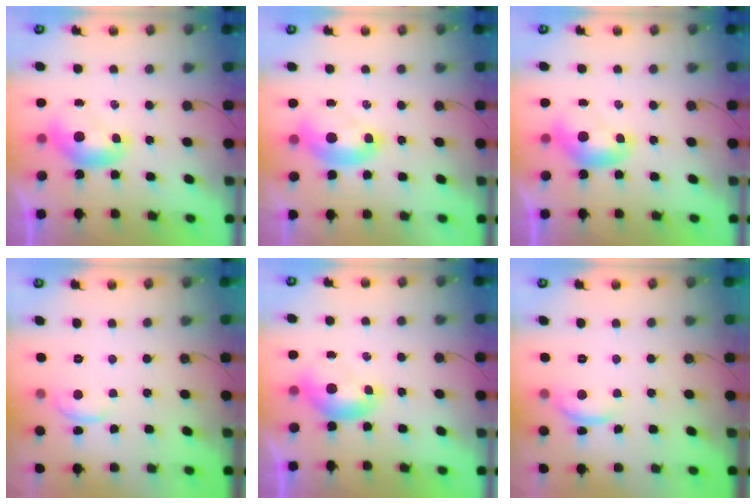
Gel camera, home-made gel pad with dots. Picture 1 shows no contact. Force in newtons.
{"total": 2.5, "press": 2.5, "slide": 0.6}
{"total": 0.0}
{"total": 0.6, "press": 0.0, "slide": 0.6}
{"total": 0.0}
{"total": 2.6, "press": 2.6, "slide": 0.5}